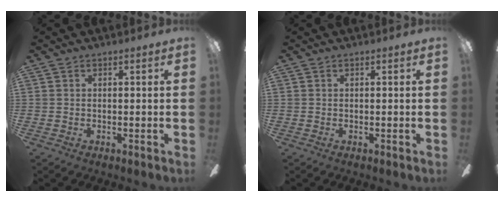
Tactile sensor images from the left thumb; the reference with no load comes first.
{"total": 0.0}